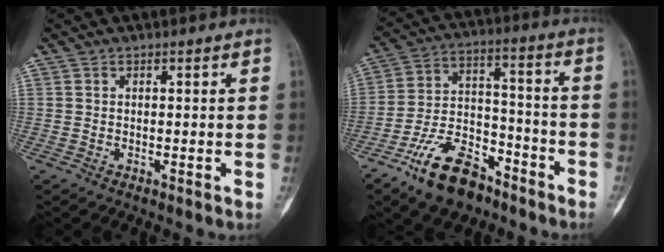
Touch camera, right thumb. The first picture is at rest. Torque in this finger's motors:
{"motor_torque": [2.06, 0.84, 1.13, -0.97, 0.27]}